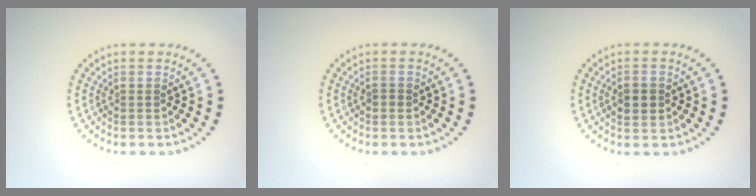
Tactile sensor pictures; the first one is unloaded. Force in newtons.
{"total": 0.8, "press": 0.8, "slide": 0.2}
{"total": 2.4, "press": 2.4, "slide": 0.1}